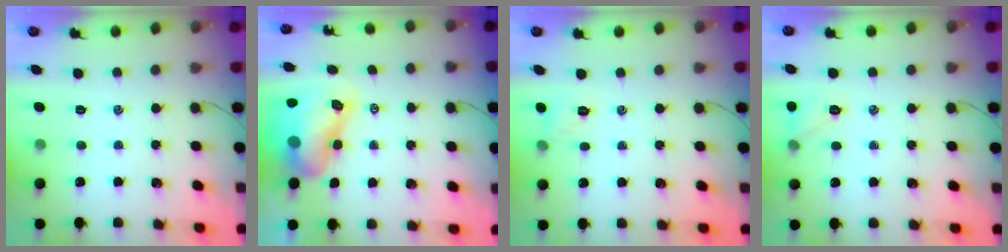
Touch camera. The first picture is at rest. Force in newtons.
{"total": 11.8, "press": 11.3, "slide": 3.4}
{"total": 5.3, "press": 5.1, "slide": 1.5}
{"total": 6.3, "press": 6.0, "slide": 1.9}